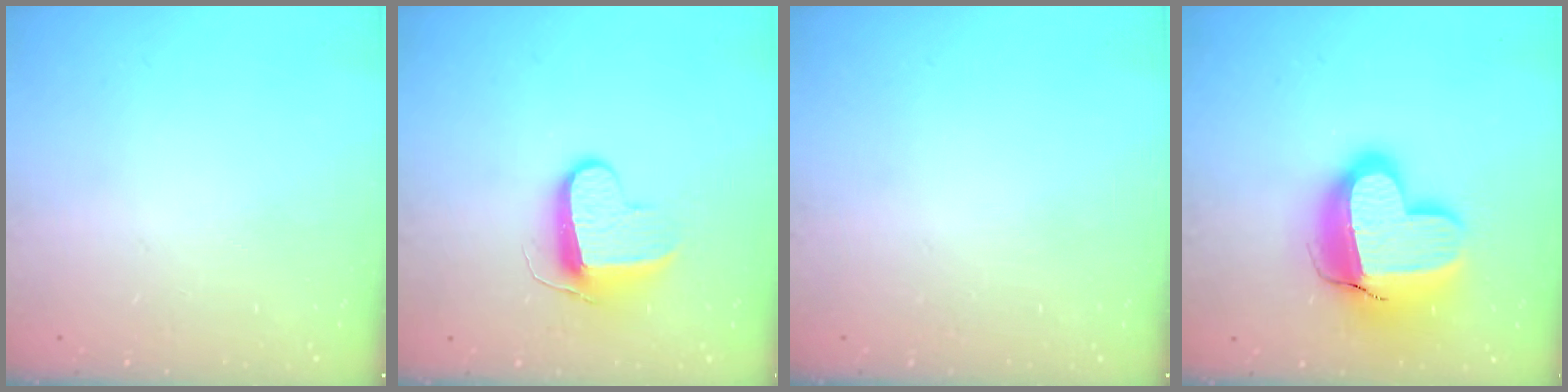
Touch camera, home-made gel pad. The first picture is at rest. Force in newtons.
{"total": 9.4, "press": 9.4, "slide": 0.5}
{"total": 0.0}
{"total": 18.3, "press": 18.3, "slide": 1.4}